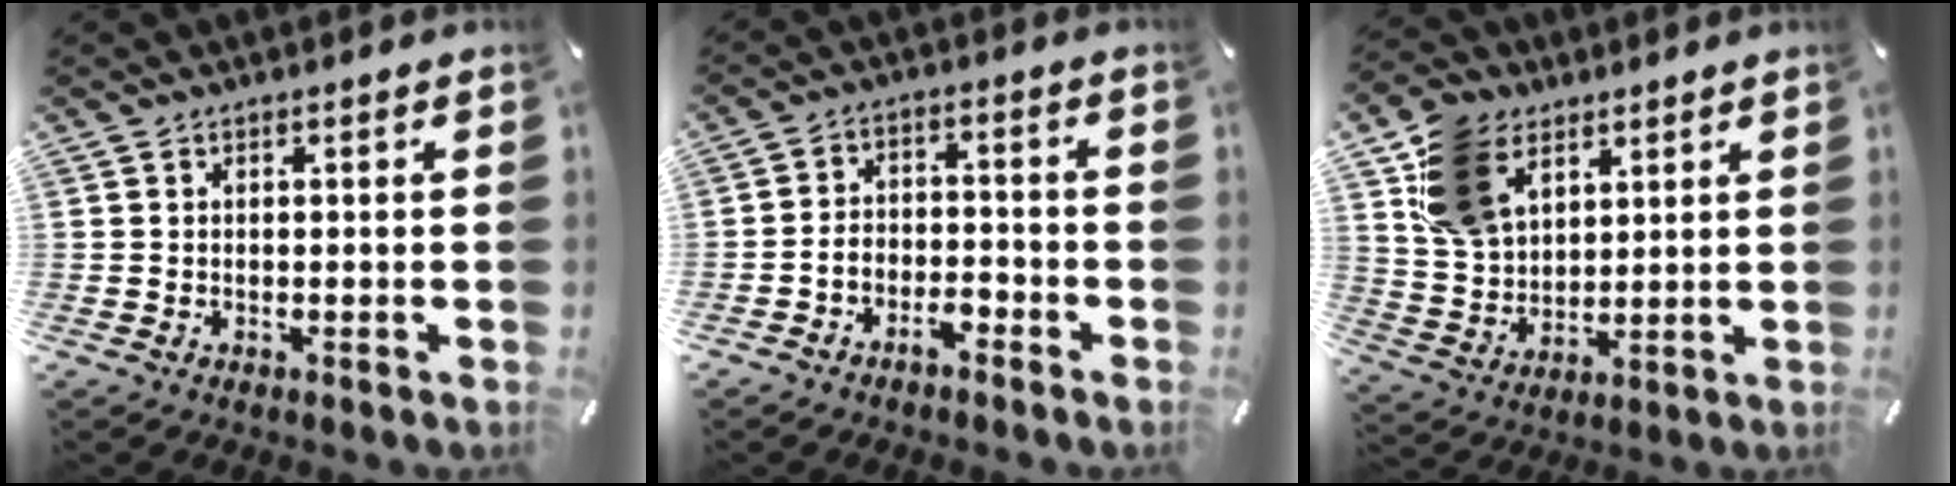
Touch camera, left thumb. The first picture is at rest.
{"total": 4.8, "force": [-3.8, 2.5, 1.7], "torque": [-0.031, 0.020, -0.072]}
{"total": 13.2, "force": [7.1, 9.0, 6.4], "torque": [-0.156, -0.011, 0.138]}